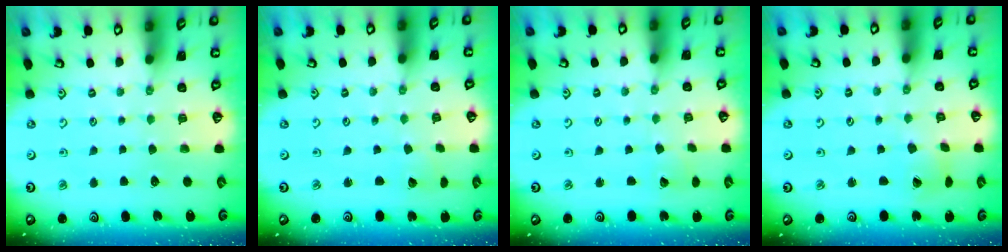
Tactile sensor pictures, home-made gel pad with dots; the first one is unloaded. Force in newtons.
{"total": 1.7, "press": 1.7, "slide": 0.1}
{"total": 2.5, "press": 2.5, "slide": 0.3}
{"total": 2.0, "press": 2.0, "slide": 0.3}